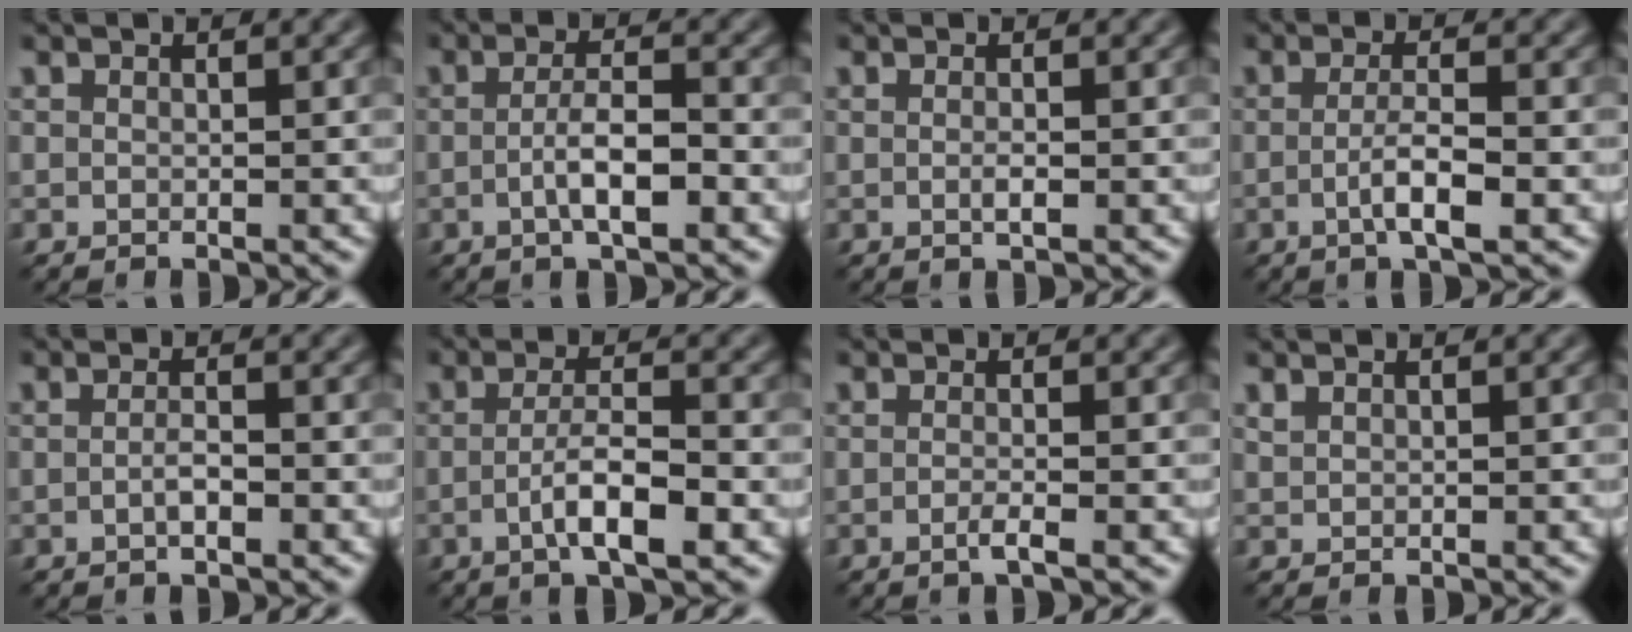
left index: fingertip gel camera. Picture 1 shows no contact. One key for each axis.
{"total": 3.6, "fx": -0.9, "fy": 0.9, "fz": 3.4, "tx": -0.061, "ty": 0.001, "tz": -0.018}
{"total": 1.0, "fx": -0.1, "fy": 0.2, "fz": 1.0, "tx": -0.019, "ty": -0.003, "tz": -0.002}
{"total": 3.2, "fx": -0.7, "fy": 0.6, "fz": 3.1, "tx": -0.055, "ty": 0.000, "tz": -0.016}
{"total": 1.4, "fx": -0.4, "fy": 0.4, "fz": 1.3, "tx": -0.025, "ty": 0.000, "tz": -0.009}
{"total": 4.4, "fx": -1.3, "fy": 0.9, "fz": 4.1, "tx": -0.072, "ty": 0.003, "tz": -0.025}
{"total": 1.6, "fx": -0.5, "fy": 0.4, "fz": 1.4, "tx": -0.020, "ty": -0.003, "tz": -0.014}
{"total": 0.6, "fx": 0.5, "fy": 0.2, "fz": 0.1, "tx": -0.004, "ty": 0.001, "tz": 0.015}